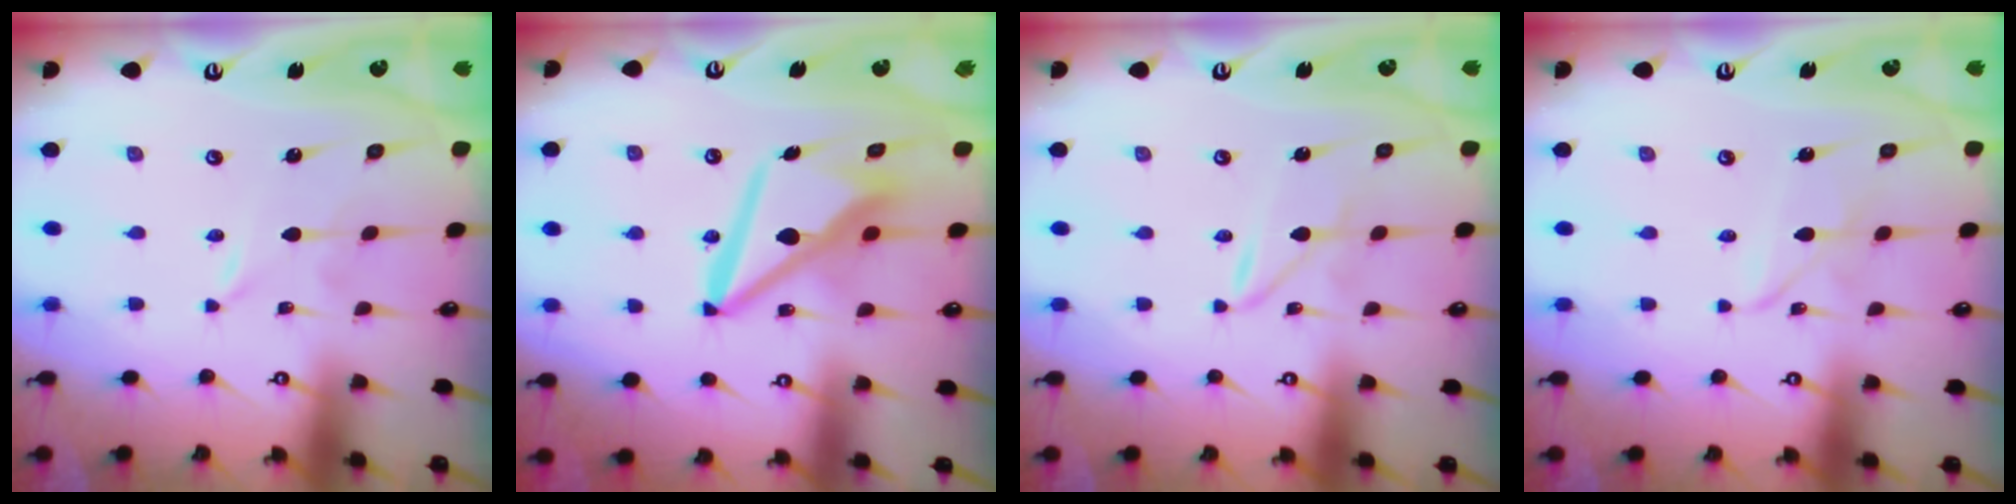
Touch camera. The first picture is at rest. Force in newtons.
{"total": 12.2, "press": 12.1, "slide": 1.5}
{"total": 1.9, "press": 1.9, "slide": 0.1}
{"total": 2.5, "press": 2.5, "slide": 0.2}